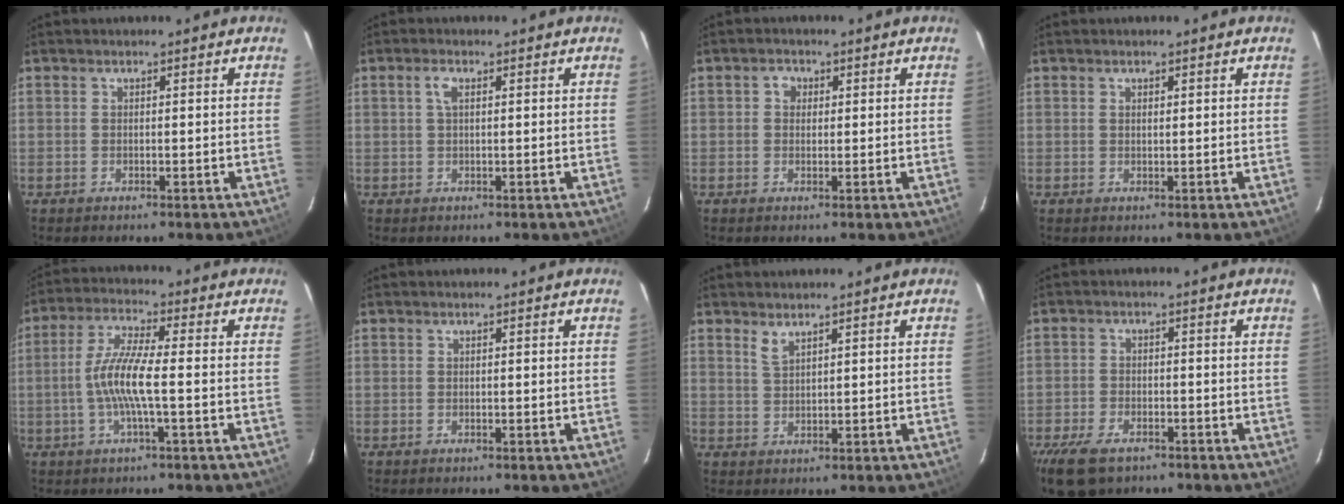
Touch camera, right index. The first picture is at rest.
{"total": 1.9, "force": [0.6, 0.8, 1.7], "torque": [-0.036, 0.006, 0.011]}
{"total": 2.0, "force": [0.4, 1.9, 0.7], "torque": [-0.009, 0.010, 0.004]}
{"total": 0.6, "force": [0.3, 0.3, 0.5], "torque": [-0.009, 0.002, 0.006]}
{"total": 8.2, "force": [-1.6, 0.7, 8.1], "torque": [-0.172, 0.004, -0.033]}
{"total": 0.0}
{"total": 2.0, "force": [1.6, 0.4, 1.0], "torque": [-0.020, 0.000, 0.031]}
{"total": 9.6, "force": [-6.6, 4.9, 5.0], "torque": [-0.131, -0.017, -0.121]}